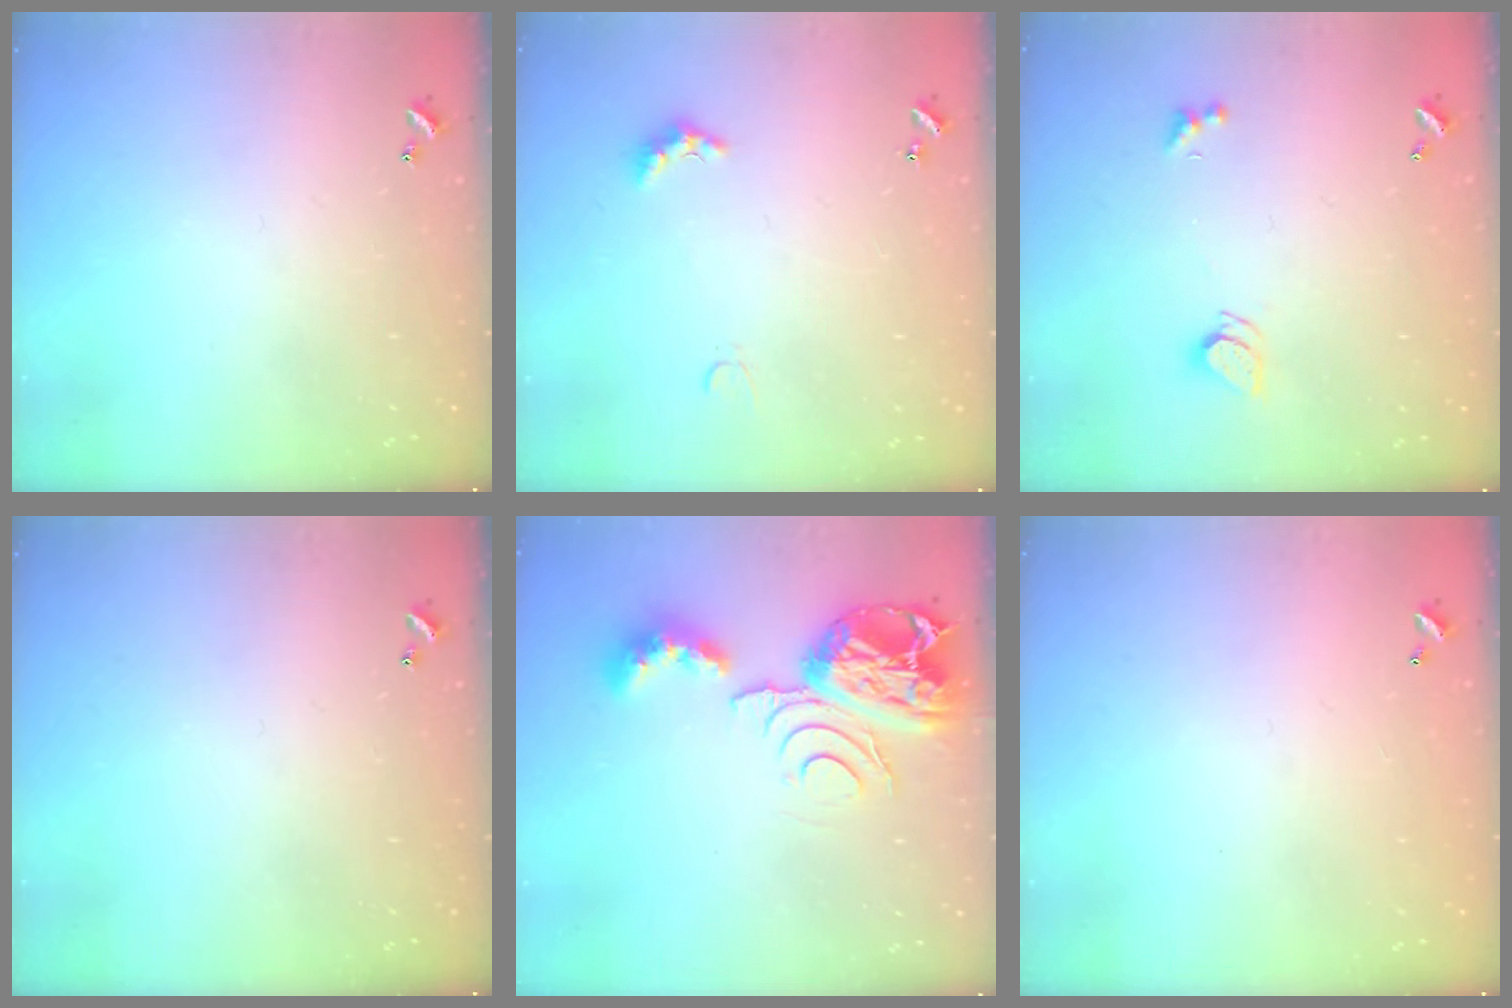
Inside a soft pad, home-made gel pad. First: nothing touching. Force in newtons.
{"total": 2.9, "press": 2.8, "slide": 0.6}
{"total": 2.2, "press": 2.2, "slide": 0.3}
{"total": 0.0}
{"total": 10.6, "press": 10.6, "slide": 1.3}
{"total": 2.9, "press": 2.9, "slide": 0.1}